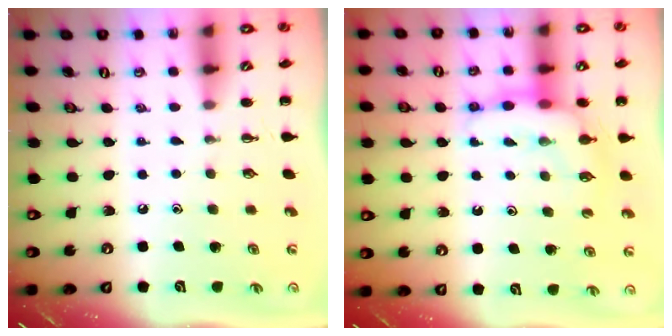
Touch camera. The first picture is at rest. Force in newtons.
{"total": 10.9, "press": 10.8, "slide": 1.5}